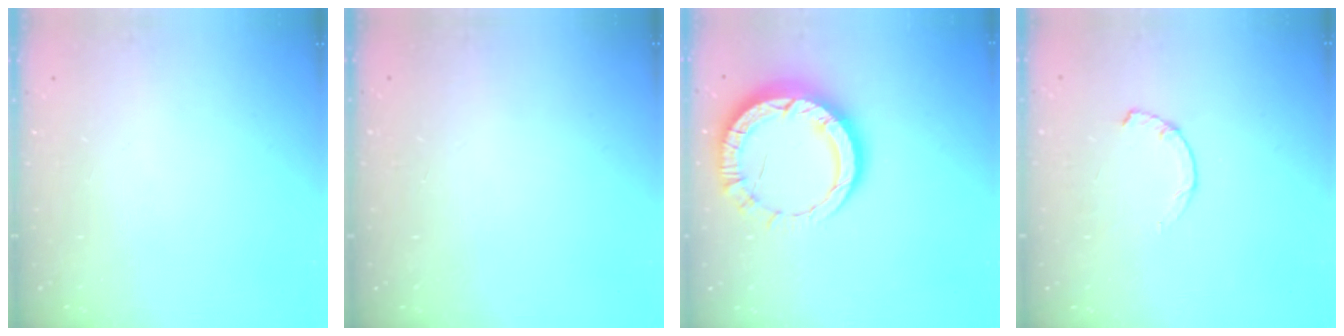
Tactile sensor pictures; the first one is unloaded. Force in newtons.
{"total": 2.4, "press": 2.4, "slide": 0.2}
{"total": 12.6, "press": 12.6, "slide": 1.1}
{"total": 2.3, "press": 2.3, "slide": 0.4}